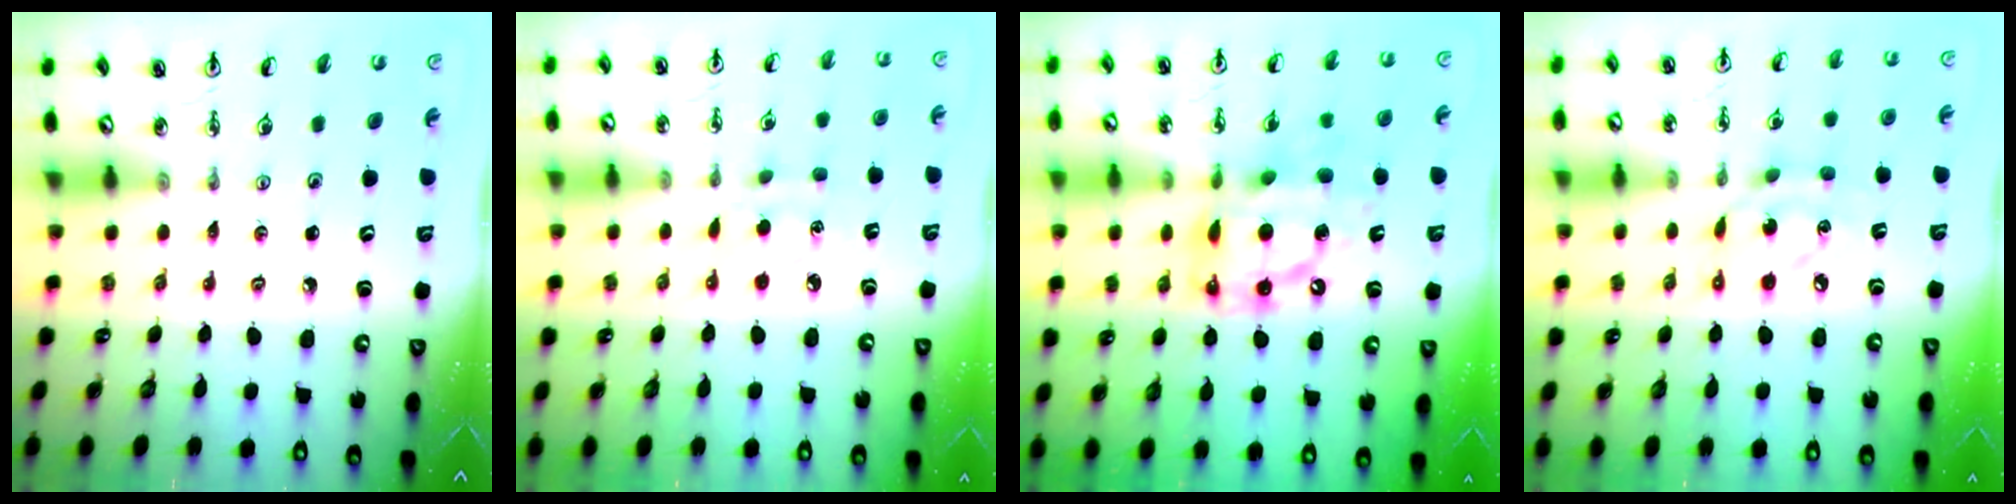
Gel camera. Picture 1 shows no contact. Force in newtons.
{"total": 6.3, "press": 6.3, "slide": 0.6}
{"total": 17.0, "press": 16.9, "slide": 1.5}
{"total": 9.3, "press": 9.3, "slide": 0.4}